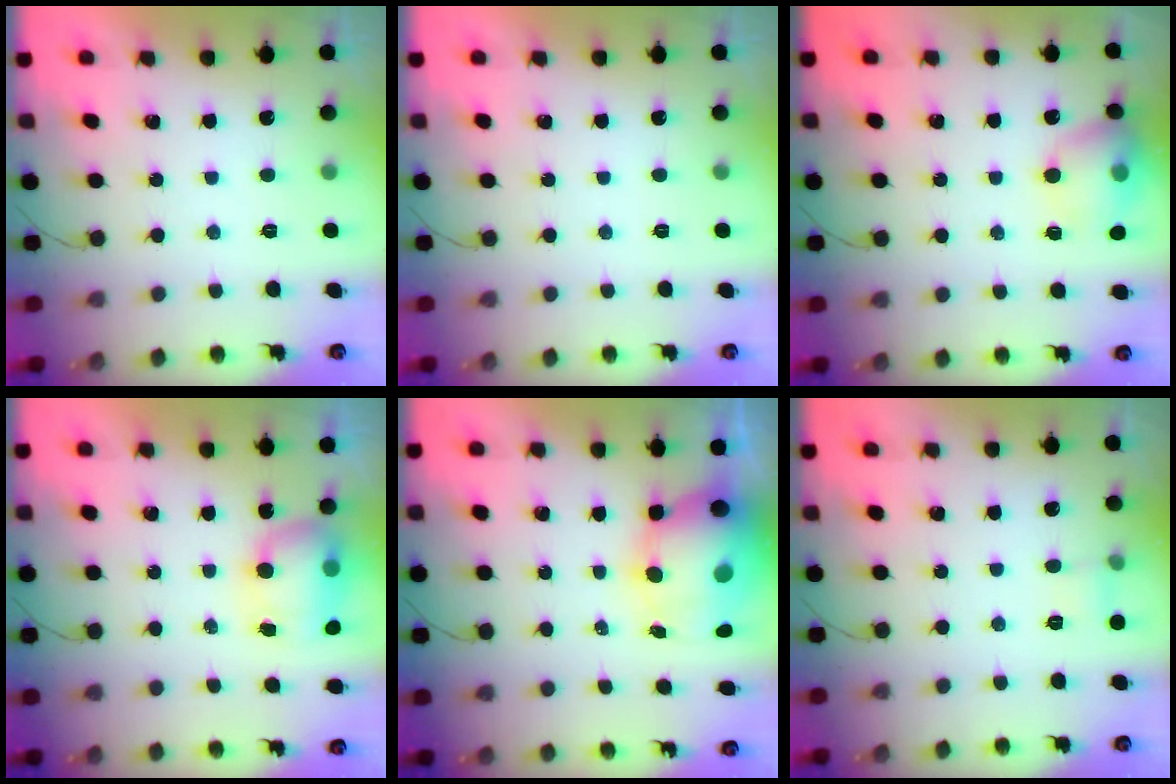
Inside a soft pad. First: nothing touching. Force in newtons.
{"total": 0.0}
{"total": 14.5, "press": 14.4, "slide": 1.9}
{"total": 7.8, "press": 7.7, "slide": 1.1}
{"total": 11.5, "press": 11.1, "slide": 3.0}
{"total": 4.5, "press": 4.3, "slide": 1.2}